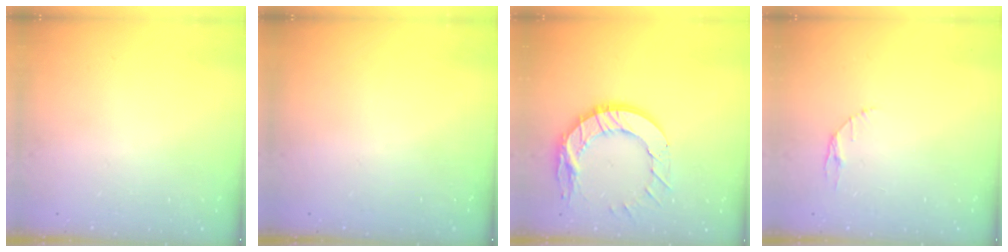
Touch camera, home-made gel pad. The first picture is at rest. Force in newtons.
{"total": 0.0}
{"total": 14.5, "press": 14.4, "slide": 1.2}
{"total": 2.9, "press": 2.9, "slide": 0.4}